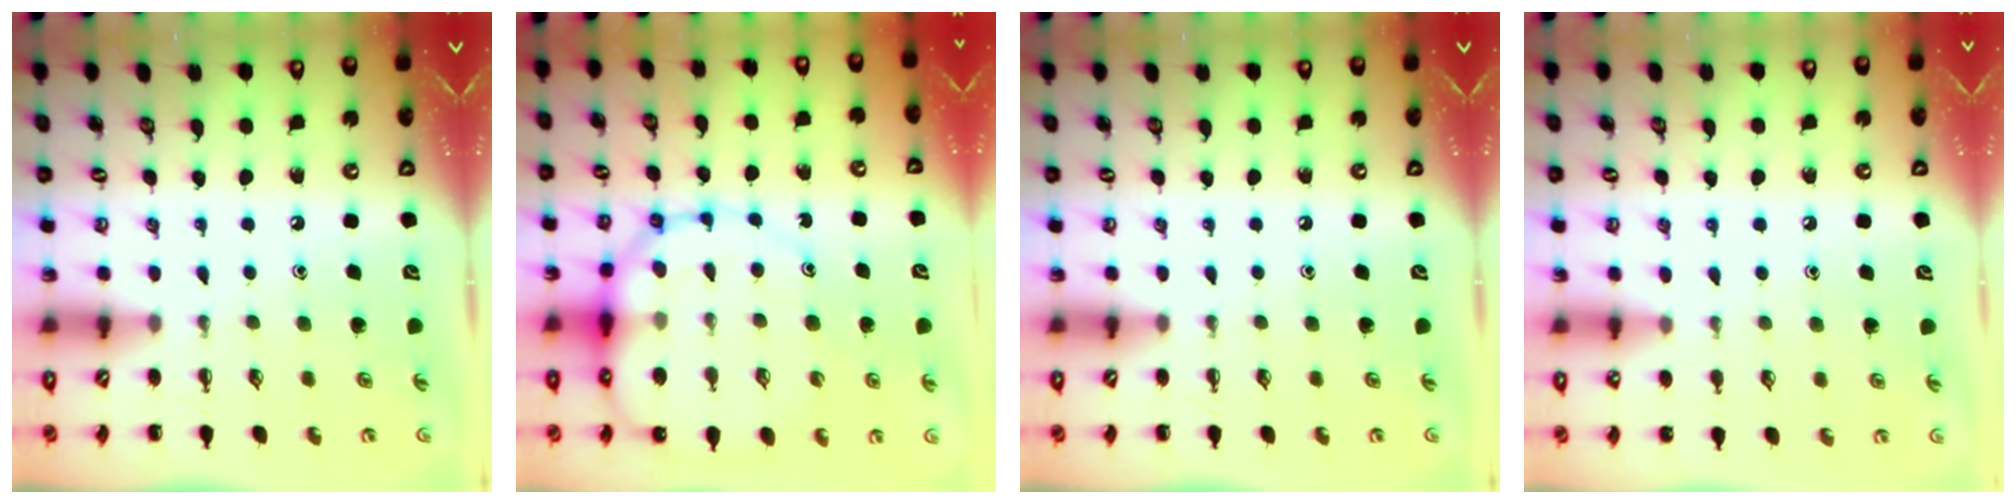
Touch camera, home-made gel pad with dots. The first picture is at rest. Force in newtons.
{"total": 15.7, "press": 15.4, "slide": 3.3}
{"total": 0.0}
{"total": 4.9, "press": 4.6, "slide": 1.8}